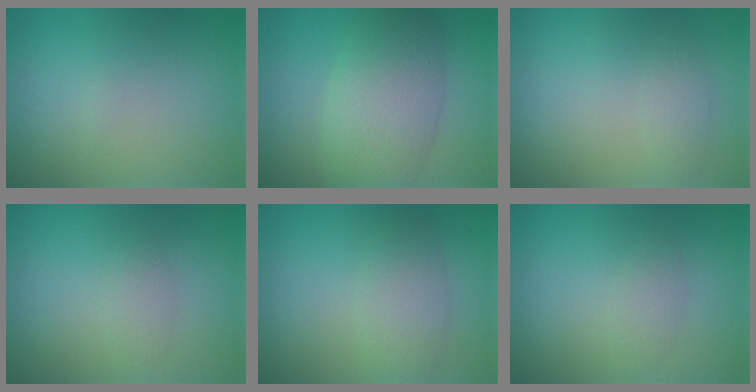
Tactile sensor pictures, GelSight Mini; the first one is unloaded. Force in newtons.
{"total": 7.0, "press": 7.0, "slide": 0.1}
{"total": 1.2, "press": 1.2, "slide": 0.1}
{"total": 1.2, "press": 1.2, "slide": 0.1}
{"total": 3.0, "press": 3.0, "slide": 0.1}
{"total": 1.3, "press": 1.3, "slide": 0.1}